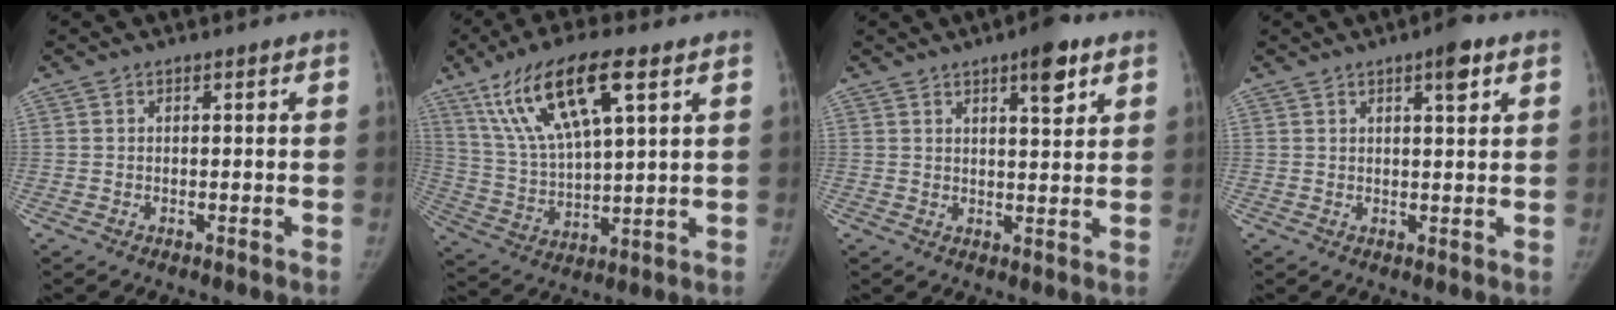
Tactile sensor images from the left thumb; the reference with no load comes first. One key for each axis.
{"total": 17.3, "fx": 8.7, "fy": 5.4, "fz": 14.0, "tx": -0.258, "ty": -0.015, "tz": 0.167}
{"total": 6.8, "fx": 3.9, "fy": 2.0, "fz": 5.2, "tx": -0.062, "ty": -0.018, "tz": 0.053}
{"total": 4.3, "fx": 2.3, "fy": 1.2, "fz": 3.4, "tx": -0.043, "ty": -0.008, "tz": 0.030}